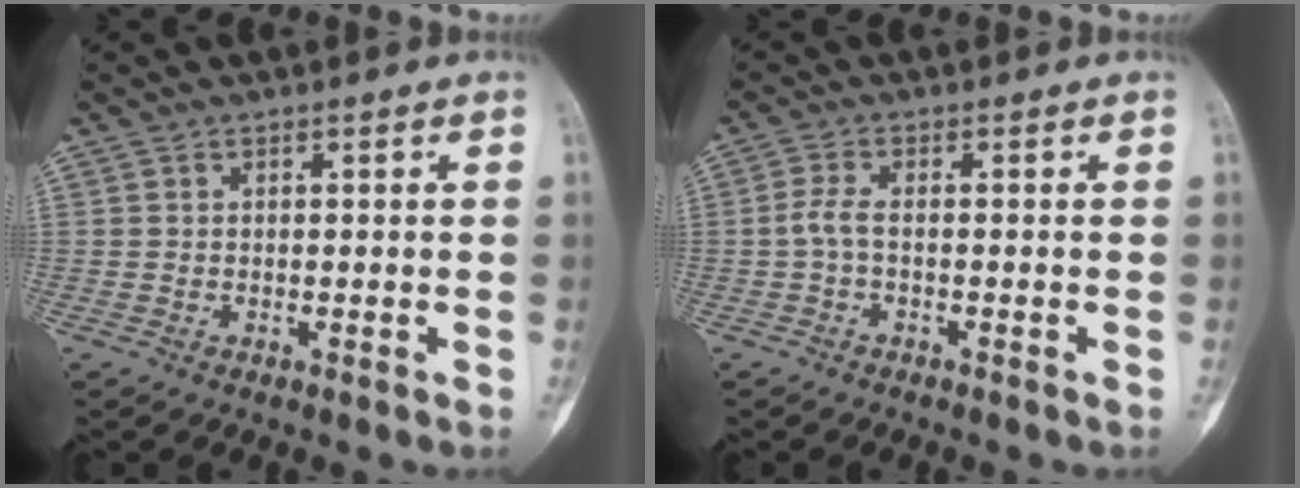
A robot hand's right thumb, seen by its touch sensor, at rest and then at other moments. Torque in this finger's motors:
{"motor_torque": [0.49, 0.35, 0.21, -0.36, 0.14]}